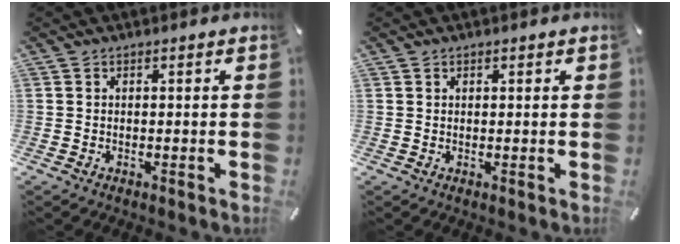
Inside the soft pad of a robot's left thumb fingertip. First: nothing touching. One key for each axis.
{"total": 0.7, "fx": 0.4, "fy": 0.5, "fz": 0.1, "tx": -0.001, "ty": 0.003, "tz": 0.007}